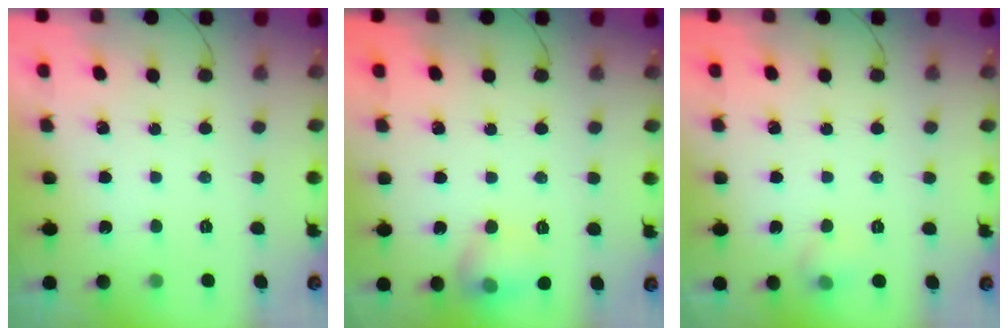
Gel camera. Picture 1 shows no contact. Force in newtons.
{"total": 8.8, "press": 8.8, "slide": 0.7}
{"total": 7.7, "press": 4.5, "slide": 6.3}